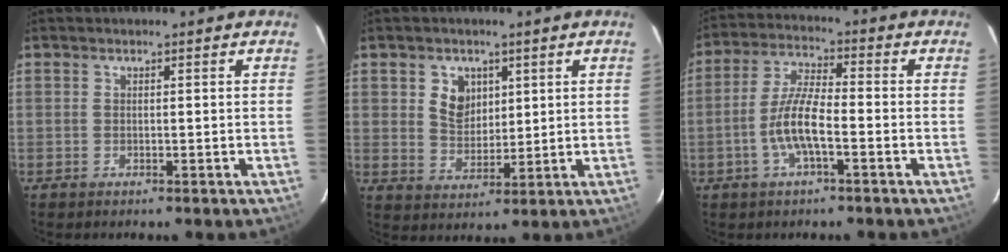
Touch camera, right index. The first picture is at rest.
{"total": 6.1, "force": [2.3, 4.9, 2.8], "torque": [-0.047, 0.006, 0.049]}
{"total": 8.2, "force": [-2.9, 2.0, 7.4], "torque": [-0.153, 0.003, -0.056]}